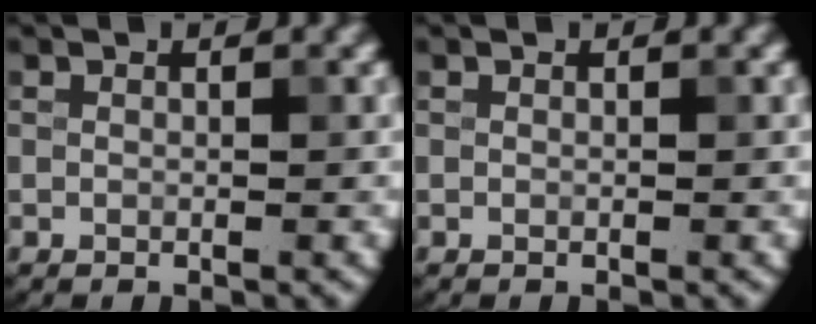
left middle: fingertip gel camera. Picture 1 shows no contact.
{"total": 0.0}